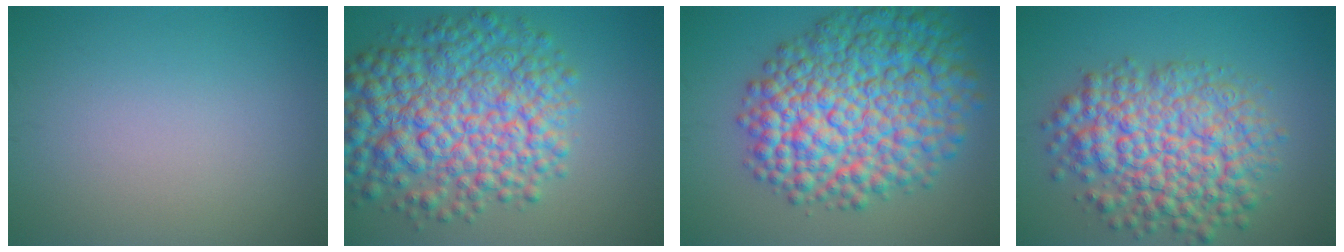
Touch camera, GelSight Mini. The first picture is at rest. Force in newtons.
{"total": 10.8, "press": 10.8, "slide": 0.3}
{"total": 12.9, "press": 12.9, "slide": 0.3}
{"total": 9.3, "press": 9.3, "slide": 0.3}